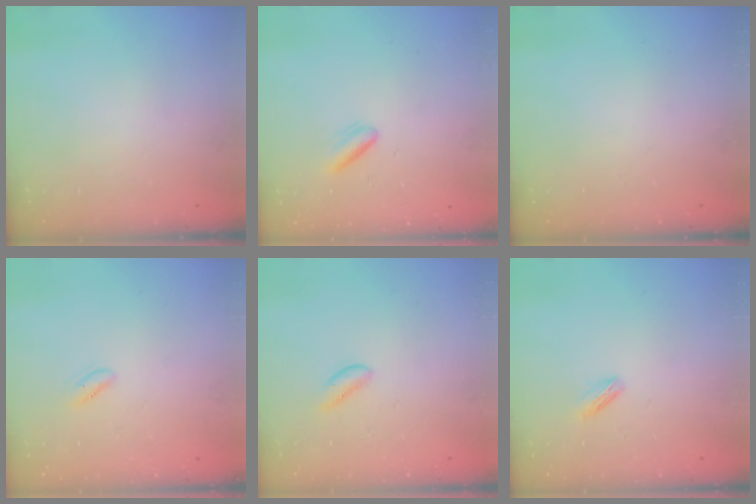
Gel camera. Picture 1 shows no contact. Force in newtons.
{"total": 2.7, "press": 2.6, "slide": 0.9}
{"total": 0.0}
{"total": 1.8, "press": 1.5, "slide": 0.9}
{"total": 0.7, "press": 0.6, "slide": 0.4}
{"total": 2.6, "press": 2.5, "slide": 0.7}